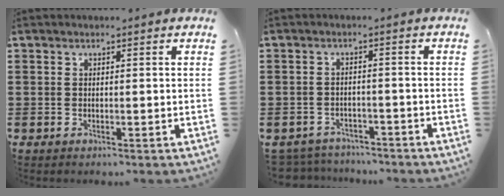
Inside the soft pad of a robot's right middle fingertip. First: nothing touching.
{"total": 2.8, "force": [-2.7, 0.5, -0.3], "torque": [-0.005, 0.001, -0.062]}